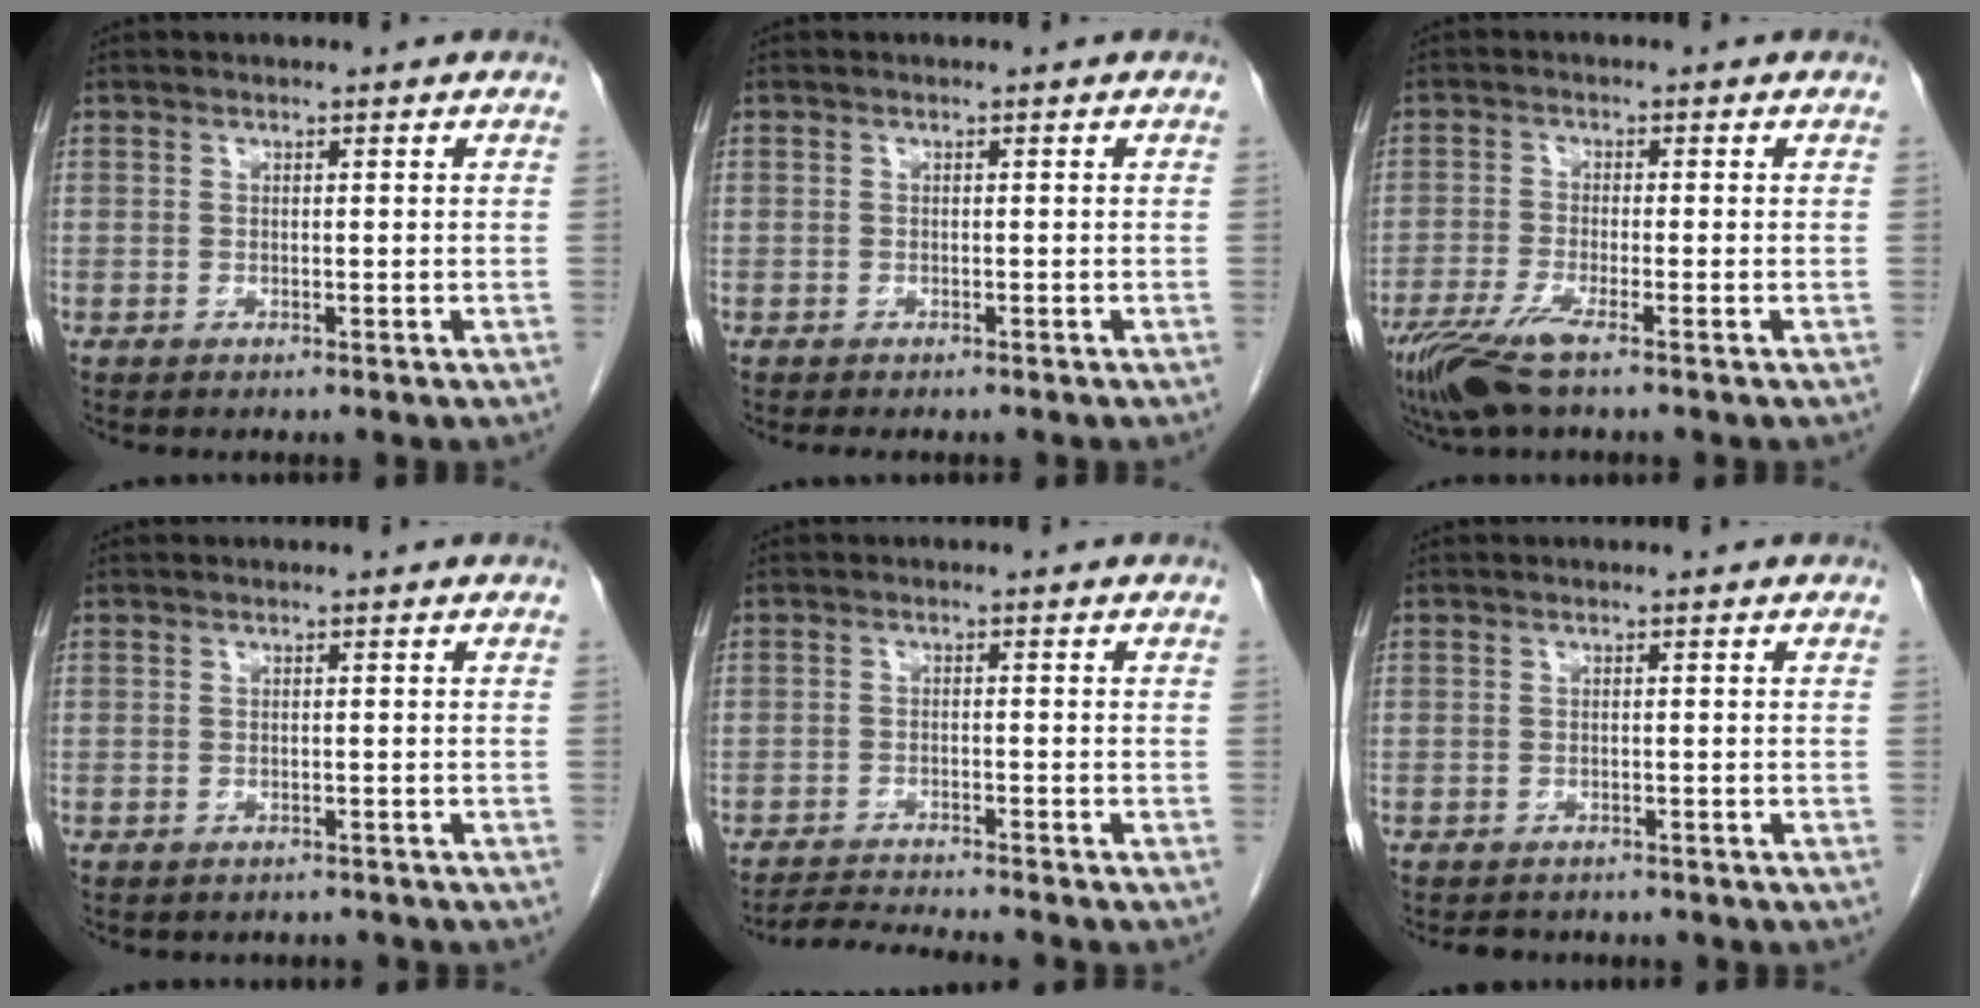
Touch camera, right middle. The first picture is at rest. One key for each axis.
{"total": 2.3, "fx": -2.0, "fy": 0.9, "fz": 0.9, "tx": -0.014, "ty": -0.006, "tz": -0.023}
{"total": 6.3, "fx": -4.2, "fy": 0.4, "fz": 4.7, "tx": -0.094, "ty": -0.018, "tz": -0.081}
{"total": 2.5, "fx": -2.3, "fy": 1.0, "fz": 0.2, "tx": -0.007, "ty": -0.002, "tz": -0.029}
{"total": 5.0, "fx": -4.8, "fy": -1.2, "fz": 0.8, "tx": -0.018, "ty": -0.020, "tz": -0.081}
{"total": 2.4, "fx": -2.3, "fy": 1.0, "fz": 0.1, "tx": -0.007, "ty": -0.004, "tz": -0.031}